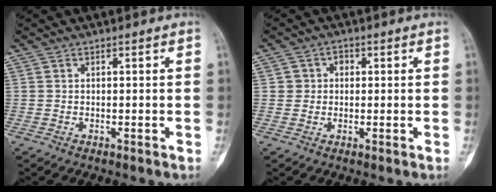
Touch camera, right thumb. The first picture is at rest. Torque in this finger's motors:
{"motor_torque": [0.01, 0.00, -0.01, -0.06, -0.01]}